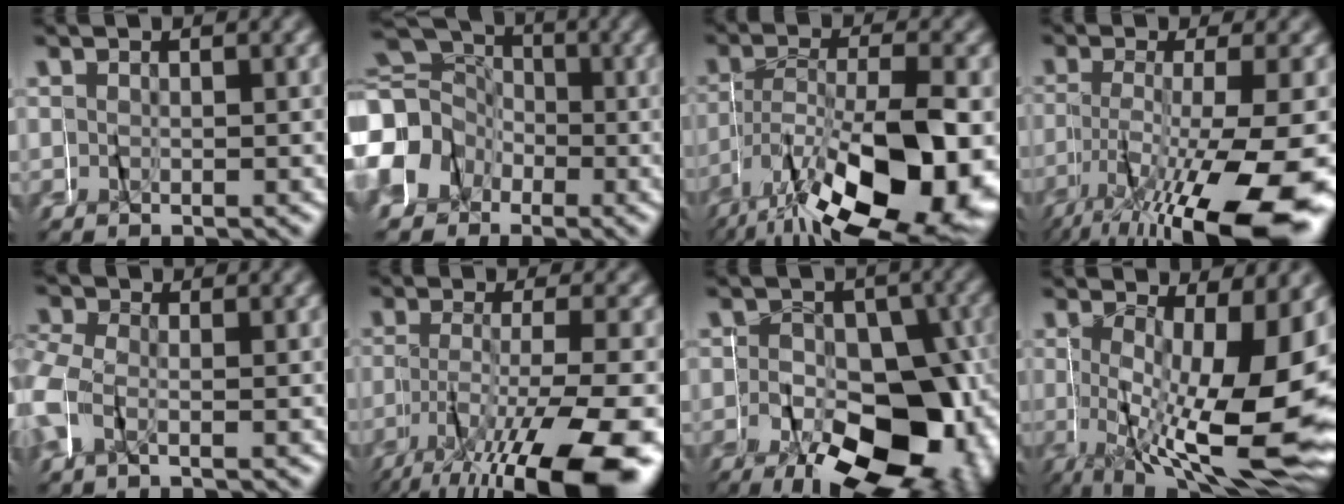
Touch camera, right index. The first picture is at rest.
{"total": 10.9, "force": [-0.9, 10.0, 4.3], "torque": [-0.122, -0.011, -0.028]}
{"total": 12.2, "force": [-4.9, 5.2, 9.8], "torque": [-0.173, -0.021, -0.067]}
{"total": 10.1, "force": [-4.7, 2.6, 8.6], "torque": [-0.148, -0.026, -0.057]}
{"total": 2.8, "force": [-0.6, 2.5, 1.1], "torque": [-0.043, -0.004, -0.018]}
{"total": 9.4, "force": [-4.9, 2.2, 7.7], "torque": [-0.131, -0.018, -0.069]}
{"total": 14.1, "force": [-4.3, 8.8, 10.2], "torque": [-0.168, -0.055, -0.048]}
{"total": 13.0, "force": [-2.9, 3.8, 12.1], "torque": [-0.171, -0.023, -0.033]}